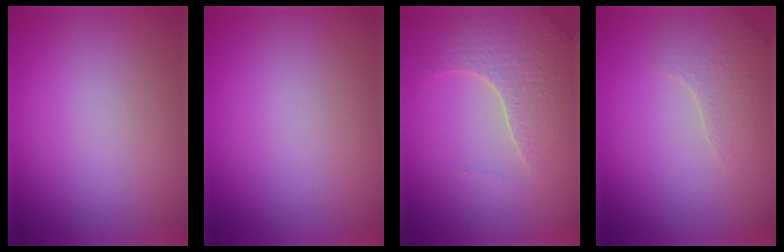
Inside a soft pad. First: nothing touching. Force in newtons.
{"total": 0.0}
{"total": 4.0, "press": 3.9, "slide": 1.1}
{"total": 2.6, "press": 2.5, "slide": 0.5}